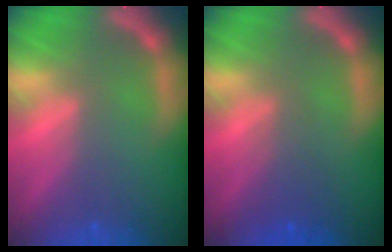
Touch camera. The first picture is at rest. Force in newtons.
{"total": 2.5}